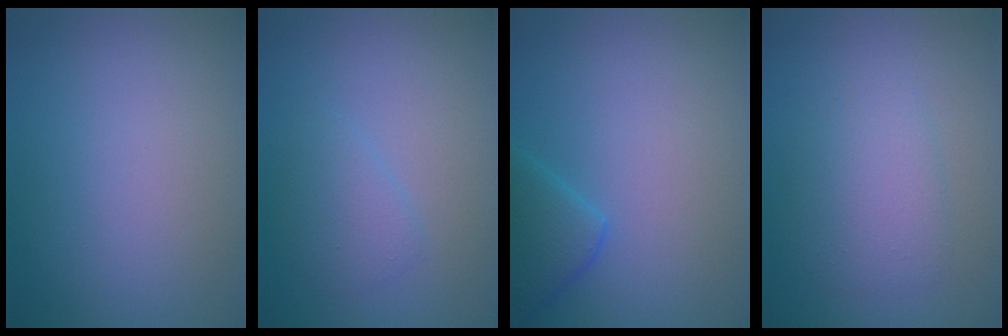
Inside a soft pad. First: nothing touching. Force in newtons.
{"total": 1.7, "press": 1.7, "slide": 0.1}
{"total": 2.8, "press": 2.8, "slide": 0.3}
{"total": 3.0, "press": 3.0, "slide": 0.1}